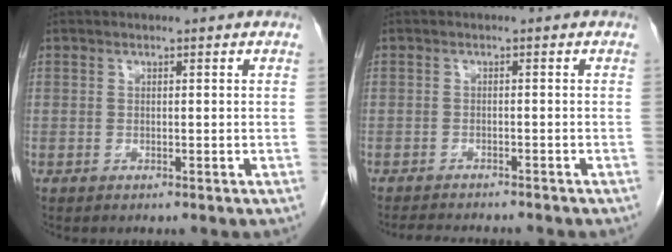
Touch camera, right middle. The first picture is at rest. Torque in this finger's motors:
{"motor_torque": [0.40, -0.30, -0.08, 0.01]}